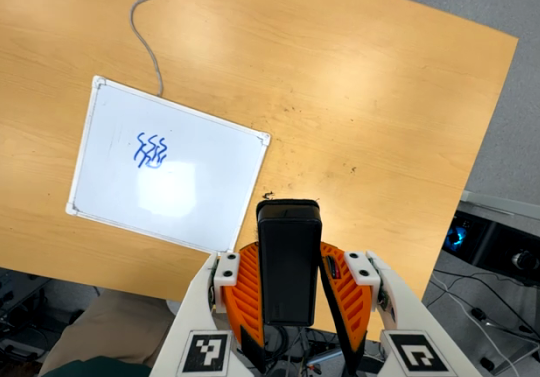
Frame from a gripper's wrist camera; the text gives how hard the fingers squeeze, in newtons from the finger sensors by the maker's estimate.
{"total": 5.1, "left": 4.1, "right": 6.1}